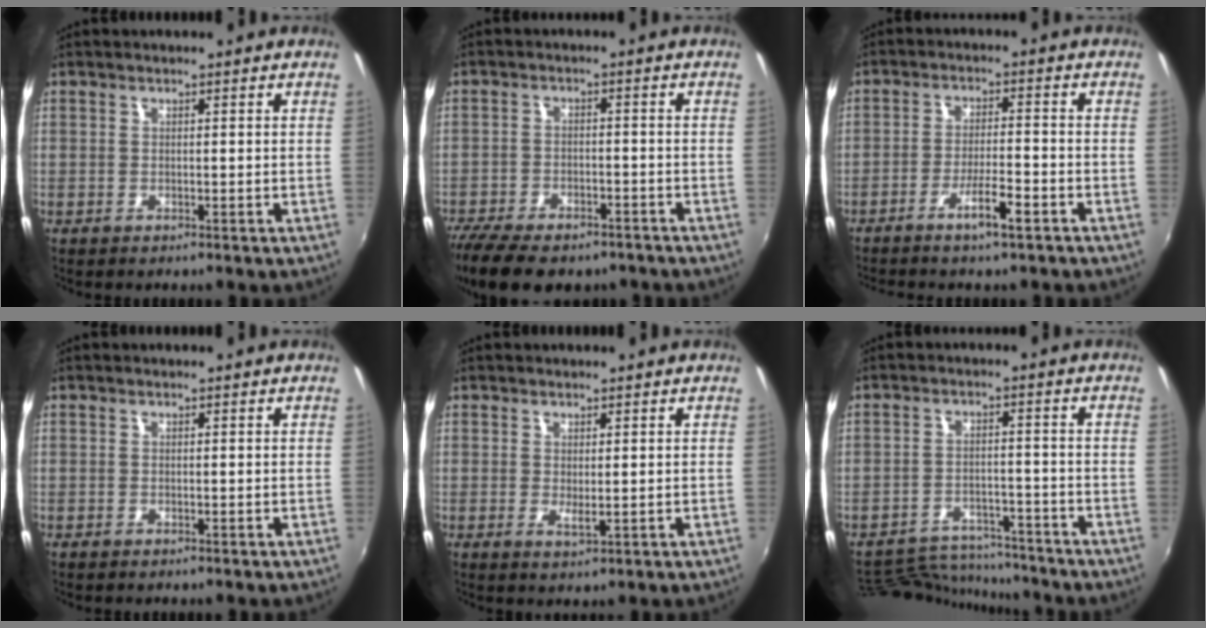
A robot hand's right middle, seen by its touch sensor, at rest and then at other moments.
{"total": 15.5, "force": [-11.9, 6.3, 7.7], "torque": [-0.177, -0.038, -0.187]}
{"total": 5.1, "force": [-3.6, 0.3, 3.7], "torque": [-0.079, -0.001, -0.062]}
{"total": 0.0}
{"total": 1.7, "force": [0.3, 0.4, 1.6], "torque": [-0.027, -0.005, 0.005]}
{"total": 12.7, "force": [-12.0, 3.3, 2.8], "torque": [-0.079, 0.016, -0.177]}